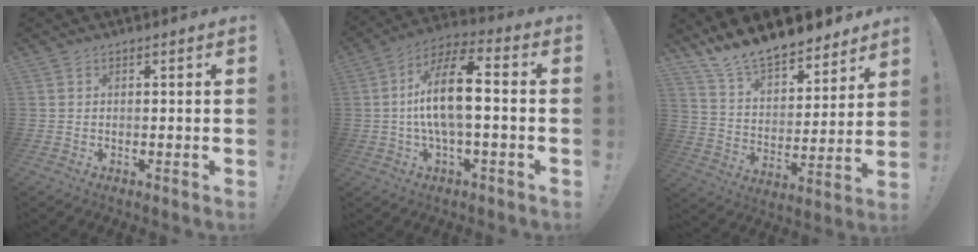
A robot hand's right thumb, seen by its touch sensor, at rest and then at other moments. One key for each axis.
{"total": 14.5, "fx": 0.0, "fy": 5.0, "fz": 13.6, "tx": -0.239, "ty": 0.006, "tz": -0.007}
{"total": 14.2, "fx": 12.7, "fy": 4.5, "fz": 4.4, "tx": -0.102, "ty": -0.099, "tz": 0.232}